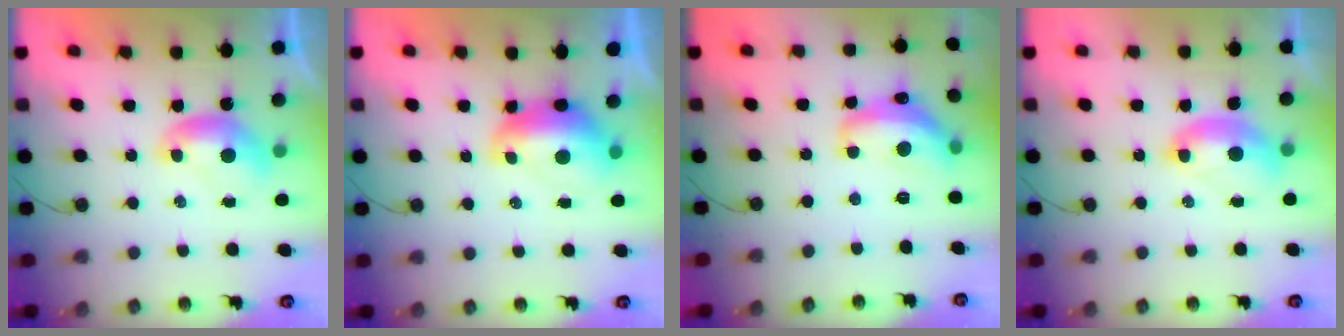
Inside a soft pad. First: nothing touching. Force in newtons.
{"total": 2.9, "press": 2.8, "slide": 0.7}
{"total": 9.4, "press": 9.4, "slide": 0.8}
{"total": 2.5, "press": 2.4, "slide": 0.6}